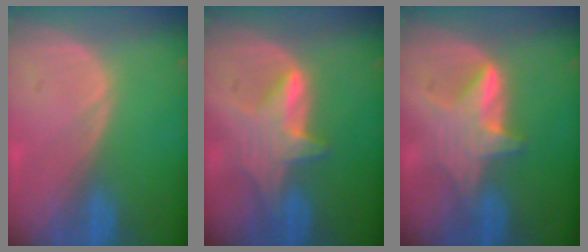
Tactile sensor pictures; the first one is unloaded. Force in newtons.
{"total": 6.0, "press": 5.9, "slide": 1.1}
{"total": 6.1, "press": 5.8, "slide": 1.9}